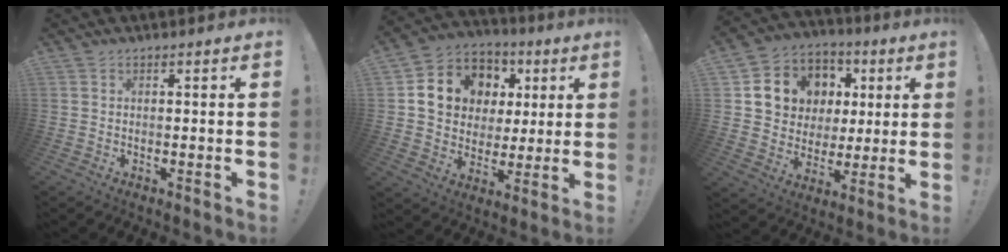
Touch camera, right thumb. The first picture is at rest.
{"total": 13.7, "force": [3.9, 11.9, 5.6], "torque": [-0.079, -0.013, 0.091]}
{"total": 12.5, "force": [3.8, 11.4, 3.5], "torque": [-0.053, -0.015, 0.097]}